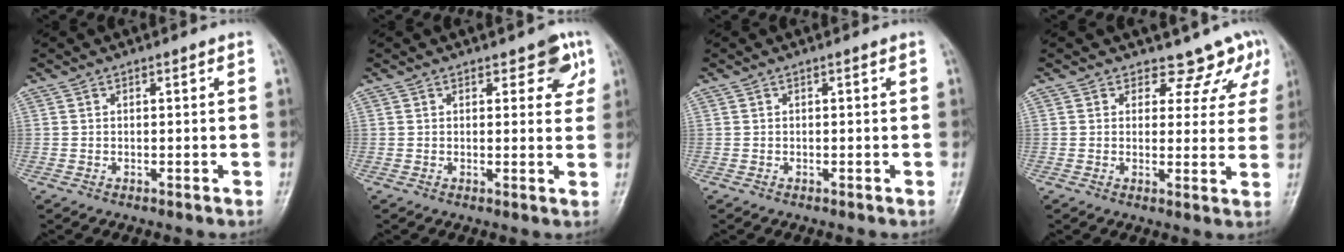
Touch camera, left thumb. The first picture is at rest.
{"total": 4.7, "force": [2.7, 2.5, 2.8], "torque": [-0.001, -0.010, 0.028]}
{"total": 0.0}
{"total": 7.8, "force": [6.4, 4.3, 1.0], "torque": [0.035, -0.034, 0.057]}